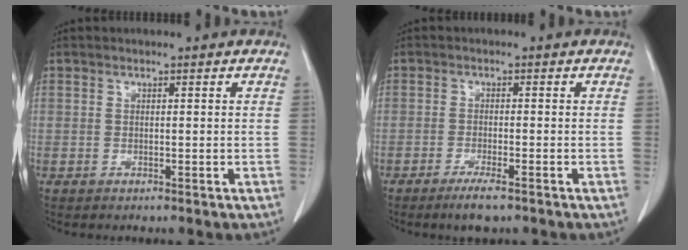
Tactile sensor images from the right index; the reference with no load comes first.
{"total": 3.5, "force": [-2.5, 0.4, 2.5], "torque": [-0.045, -0.006, -0.041]}